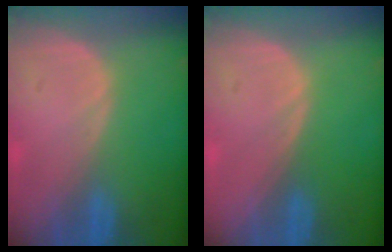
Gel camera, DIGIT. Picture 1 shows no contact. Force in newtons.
{"total": 0.0}